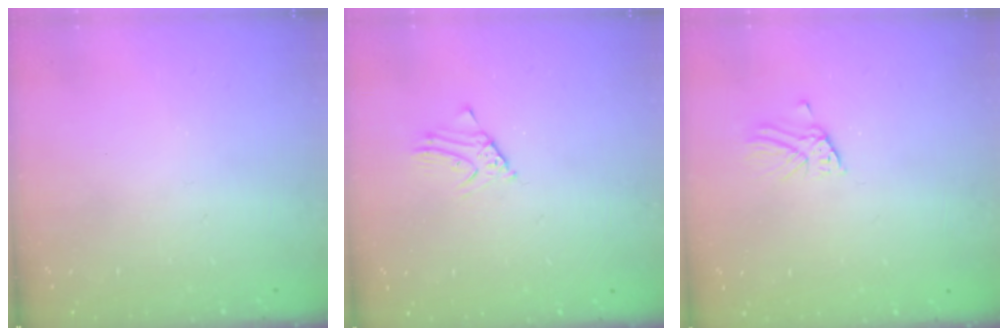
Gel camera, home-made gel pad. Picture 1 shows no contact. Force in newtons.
{"total": 2.5, "press": 2.5, "slide": 0.2}
{"total": 1.7, "press": 1.7, "slide": 0.1}